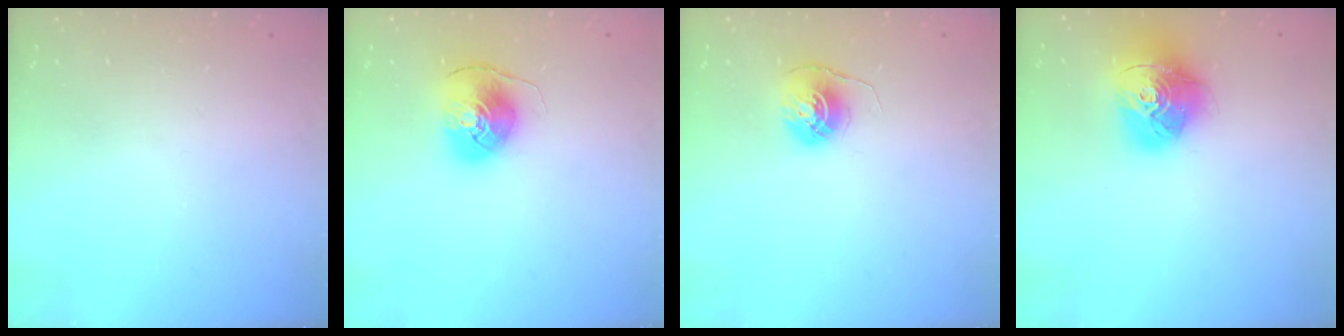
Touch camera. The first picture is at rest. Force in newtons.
{"total": 9.2, "press": 9.1, "slide": 1.0}
{"total": 6.0, "press": 6.0, "slide": 0.5}
{"total": 17.1, "press": 17.0, "slide": 2.2}